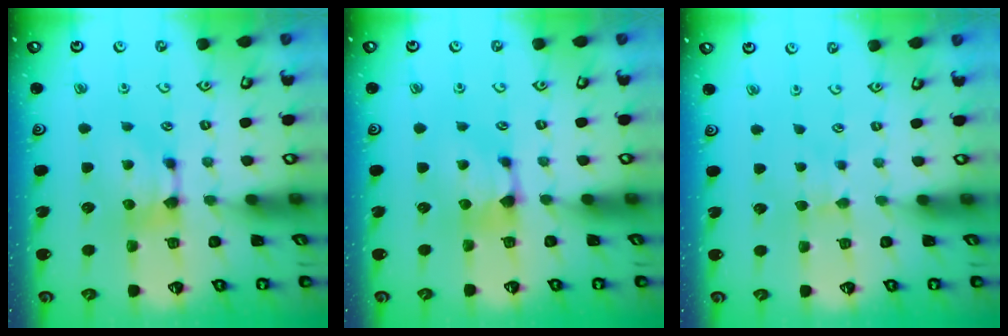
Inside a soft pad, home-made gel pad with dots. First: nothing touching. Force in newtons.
{"total": 0.9, "press": 0.7, "slide": 0.6}
{"total": 2.3, "press": 2.2, "slide": 0.5}